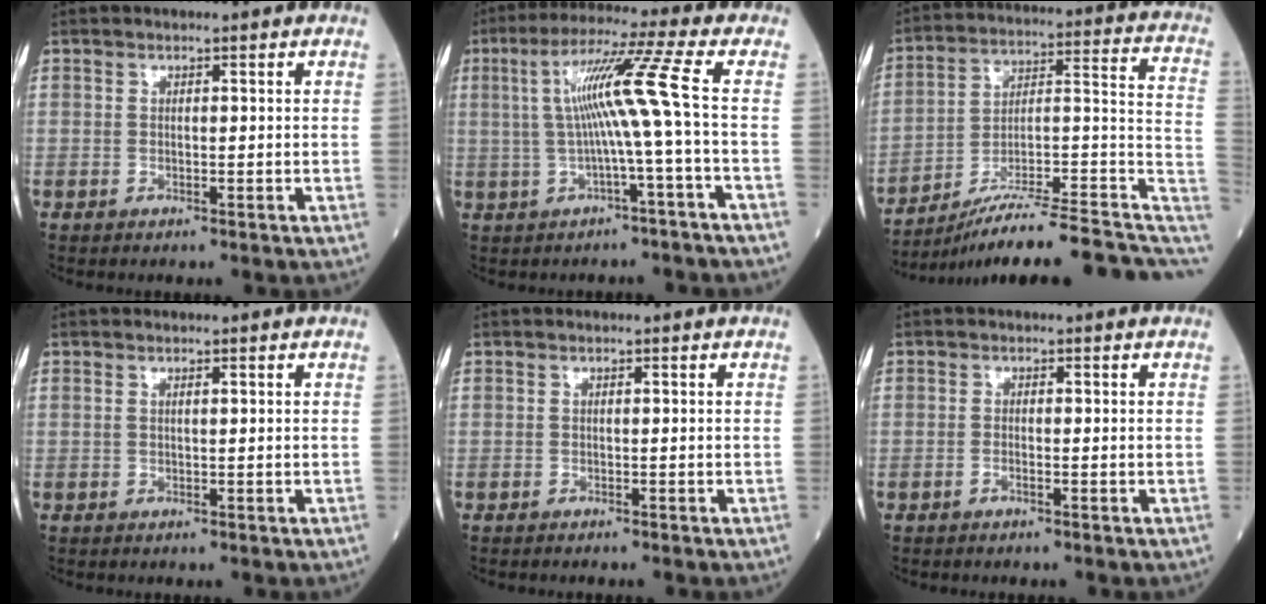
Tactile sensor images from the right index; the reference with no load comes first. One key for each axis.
{"total": 9.1, "fx": 0.0, "fy": -2.2, "fz": 8.8, "tx": -0.165, "ty": 0.024, "tz": 0.010}
{"total": 20.2, "fx": -15.4, "fy": 2.3, "fz": 12.9, "tx": -0.136, "ty": 0.036, "tz": -0.235}
{"total": 0.0}
{"total": 1.1, "fx": -1.0, "fy": -0.1, "fz": 0.4, "tx": -0.005, "ty": 0.000, "tz": -0.012}
{"total": 0.7, "fx": -0.5, "fy": 0.1, "fz": 0.5, "tx": -0.011, "ty": 0.001, "tz": -0.010}